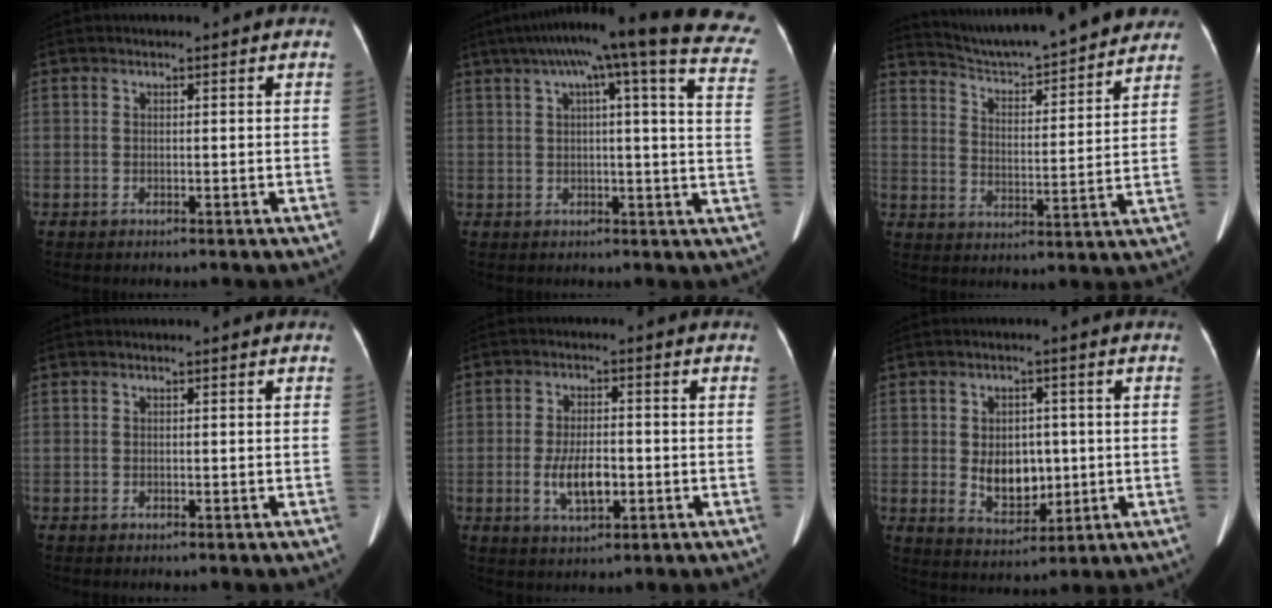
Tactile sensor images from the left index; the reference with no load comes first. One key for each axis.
{"total": 28.0, "fx": 21.5, "fy": 2.6, "fz": 17.8, "tx": -0.201, "ty": 0.000, "tz": 0.250}
{"total": 19.8, "fx": 18.3, "fy": 2.6, "fz": 7.2, "tx": -0.107, "ty": -0.001, "tz": 0.255}
{"total": 0.0}
{"total": 6.0, "fx": -1.5, "fy": 2.4, "fz": 5.3, "tx": -0.106, "ty": -0.003, "tz": -0.022}
{"total": 6.9, "fx": -0.2, "fy": 4.6, "fz": 5.1, "tx": -0.089, "ty": 0.001, "tz": 0.011}